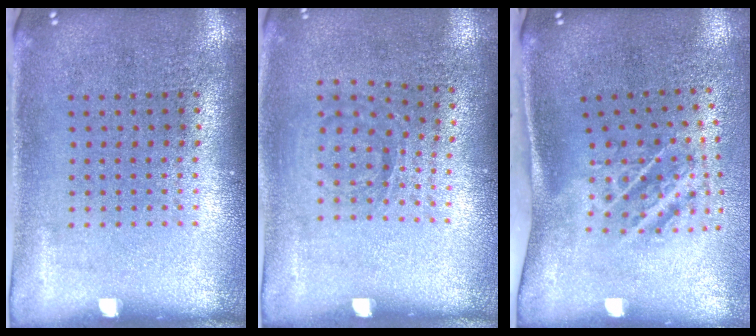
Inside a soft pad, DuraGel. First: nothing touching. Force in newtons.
{"total": 1.0, "press": 0.8, "slide": 0.6}
{"total": 2.0, "press": 1.2, "slide": 1.6}